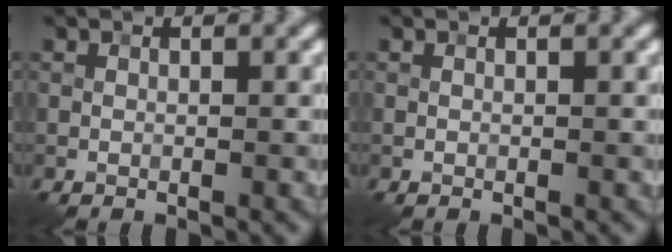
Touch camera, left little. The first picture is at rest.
{"total": 0.0}